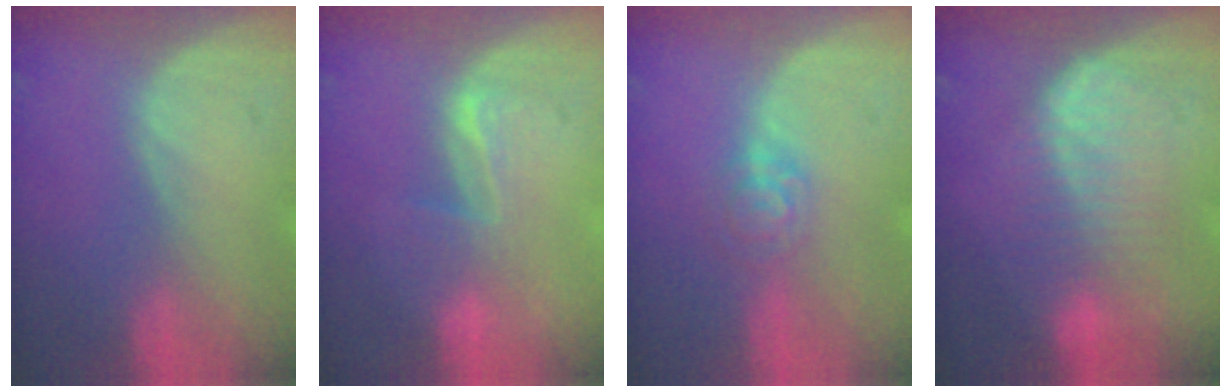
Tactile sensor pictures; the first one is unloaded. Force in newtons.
{"total": 3.5, "press": 3.2, "slide": 1.5}
{"total": 4.0, "press": 3.7, "slide": 1.5}
{"total": 7.3, "press": 7.3, "slide": 0.2}